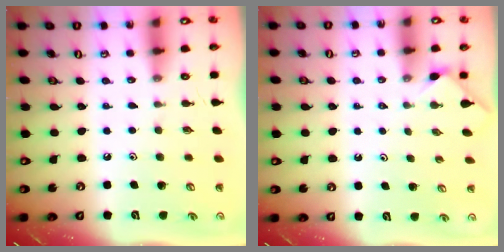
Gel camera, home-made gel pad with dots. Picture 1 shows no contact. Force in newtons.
{"total": 0.0}